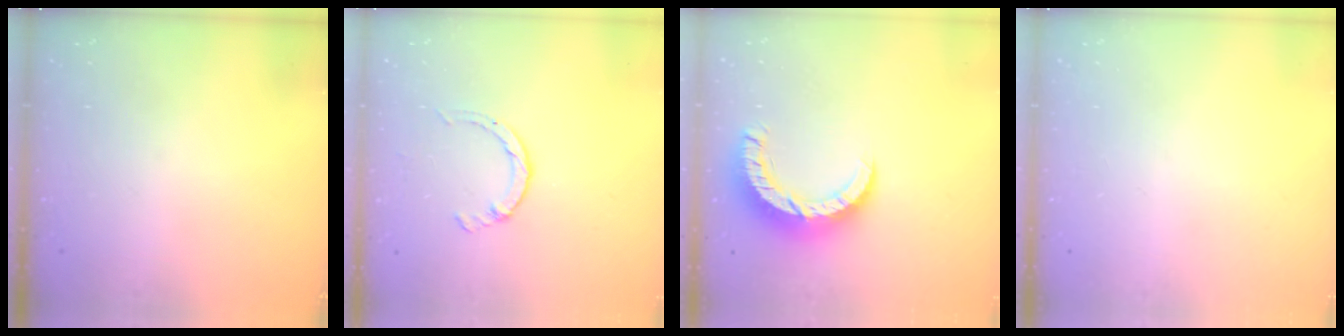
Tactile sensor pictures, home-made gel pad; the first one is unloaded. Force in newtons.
{"total": 2.6, "press": 2.6, "slide": 0.4}
{"total": 8.9, "press": 8.9, "slide": 0.9}
{"total": 0.0}